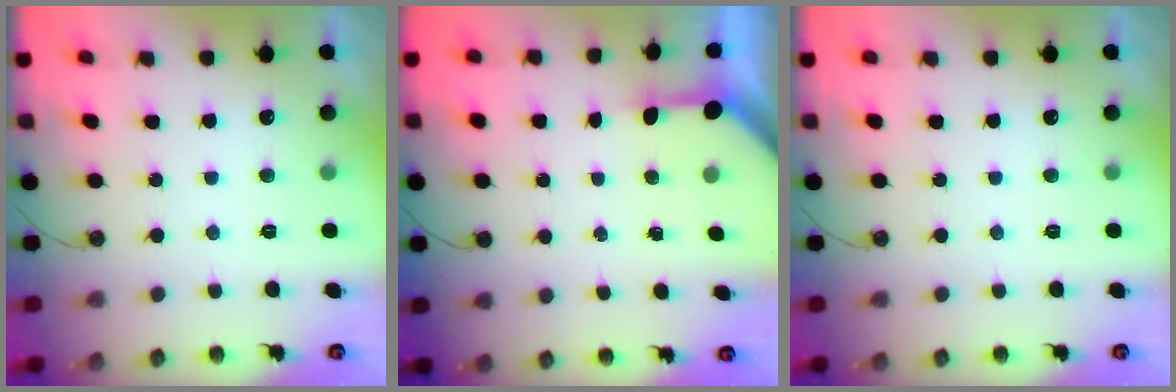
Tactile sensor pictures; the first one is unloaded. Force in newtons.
{"total": 3.2, "press": 3.2, "slide": 0.4}
{"total": 0.0}